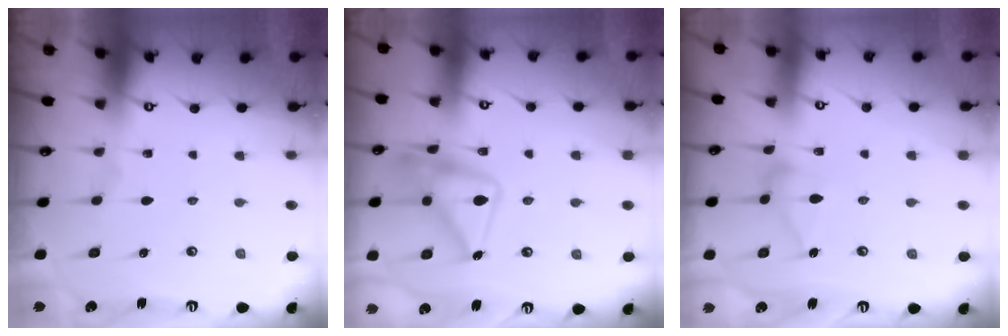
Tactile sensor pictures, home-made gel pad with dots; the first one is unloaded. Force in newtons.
{"total": 16.6, "press": 16.6, "slide": 0.9}
{"total": 9.7, "press": 9.7, "slide": 0.4}